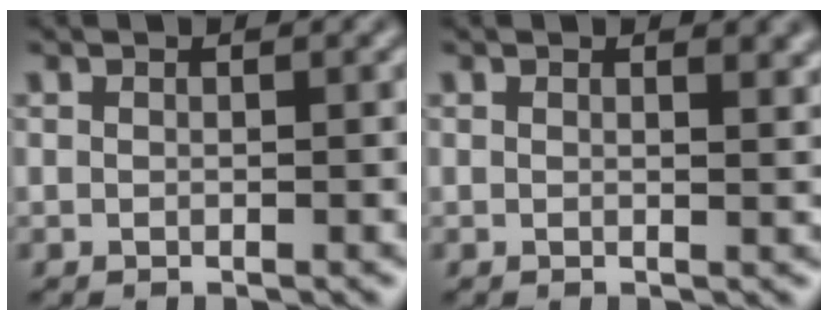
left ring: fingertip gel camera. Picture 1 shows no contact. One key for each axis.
{"total": 1.6, "fx": 0.9, "fy": 0.5, "fz": 1.2, "tx": -0.013, "ty": -0.002, "tz": 0.015}